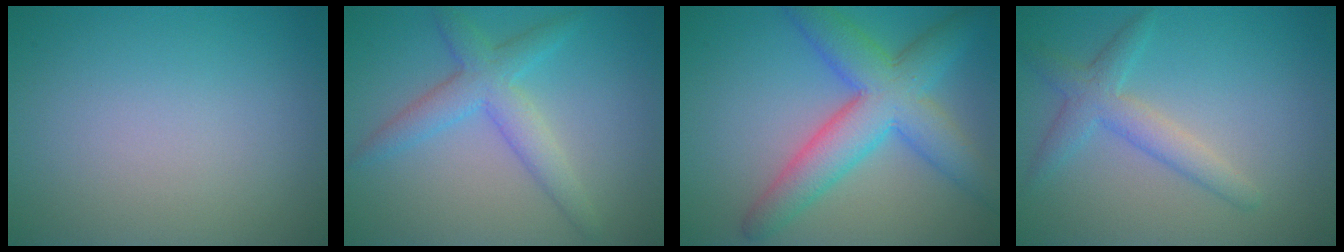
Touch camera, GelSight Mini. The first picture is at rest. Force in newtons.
{"total": 3.9, "press": 3.9, "slide": 0.2}
{"total": 7.7, "press": 7.7, "slide": 0.1}
{"total": 3.0, "press": 3.0, "slide": 0.1}